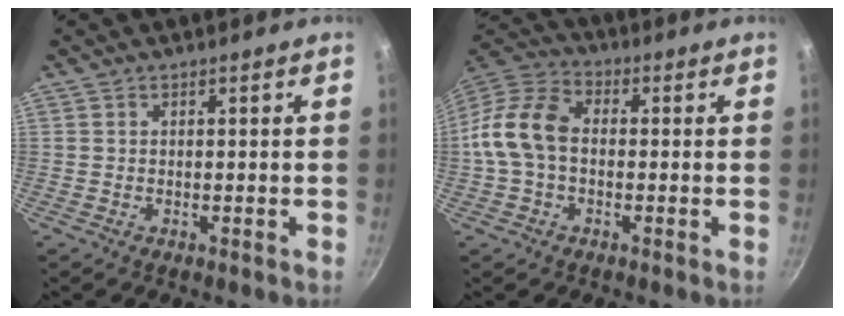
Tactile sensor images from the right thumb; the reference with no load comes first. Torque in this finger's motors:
{"motor_torque": [-0.14, 0.68, 0.63, -0.65, 0.13]}